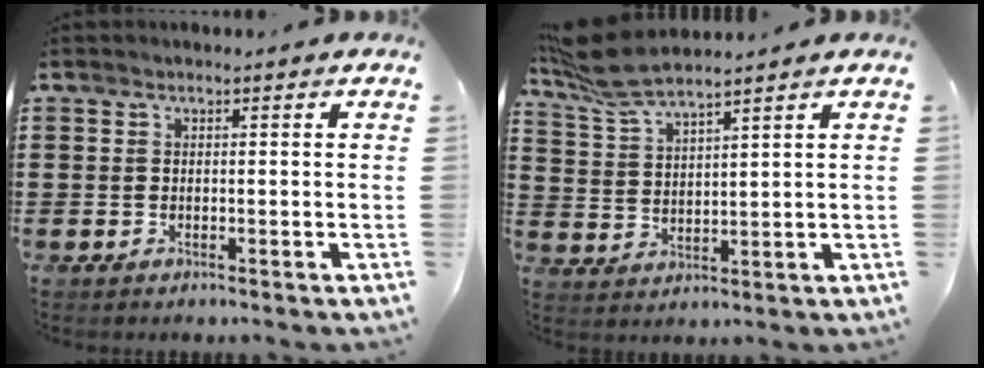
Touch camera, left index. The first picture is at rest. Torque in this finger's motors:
{"motor_torque": [1.01, -1.00, 0.66, 0.20]}